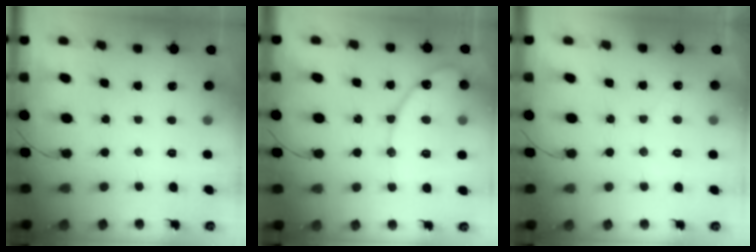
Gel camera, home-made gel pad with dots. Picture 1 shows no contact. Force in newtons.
{"total": 13.7, "press": 13.6, "slide": 1.3}
{"total": 2.1, "press": 2.1, "slide": 0.1}